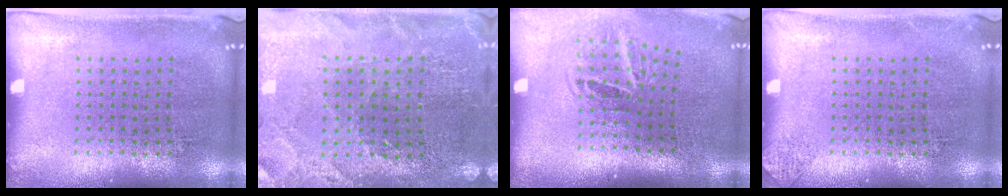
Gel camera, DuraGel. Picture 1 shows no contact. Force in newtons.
{"total": 1.0, "press": 1.0, "slide": 0.1}
{"total": 1.8, "press": 1.2, "slide": 1.3}
{"total": 0.6, "press": 0.6, "slide": 0.2}